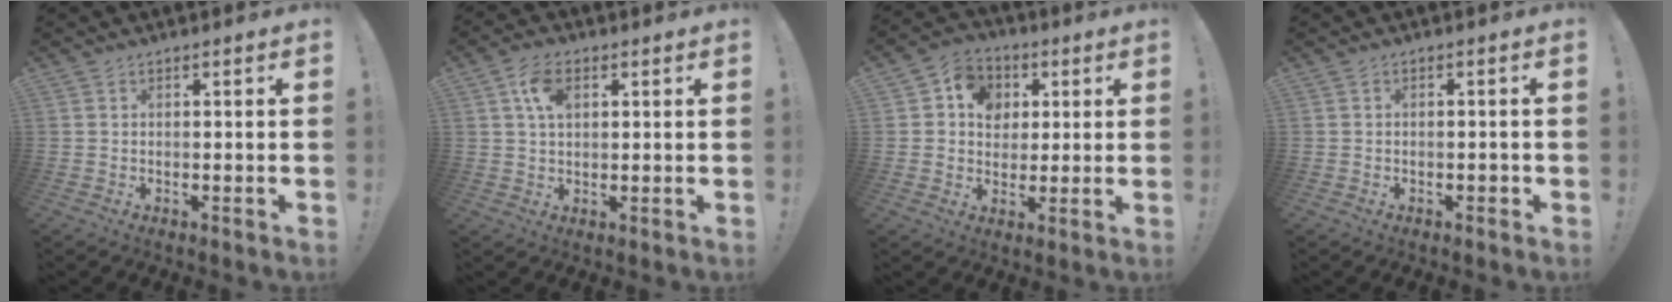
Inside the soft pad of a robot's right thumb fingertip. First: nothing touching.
{"total": 6.9, "force": [2.5, 4.2, 4.8], "torque": [-0.078, 0.000, 0.044]}
{"total": 9.5, "force": [2.2, 8.5, 3.5], "torque": [-0.052, -0.004, 0.045]}
{"total": 1.0, "force": [-0.5, 0.6, 0.7], "torque": [-0.009, 0.002, -0.008]}